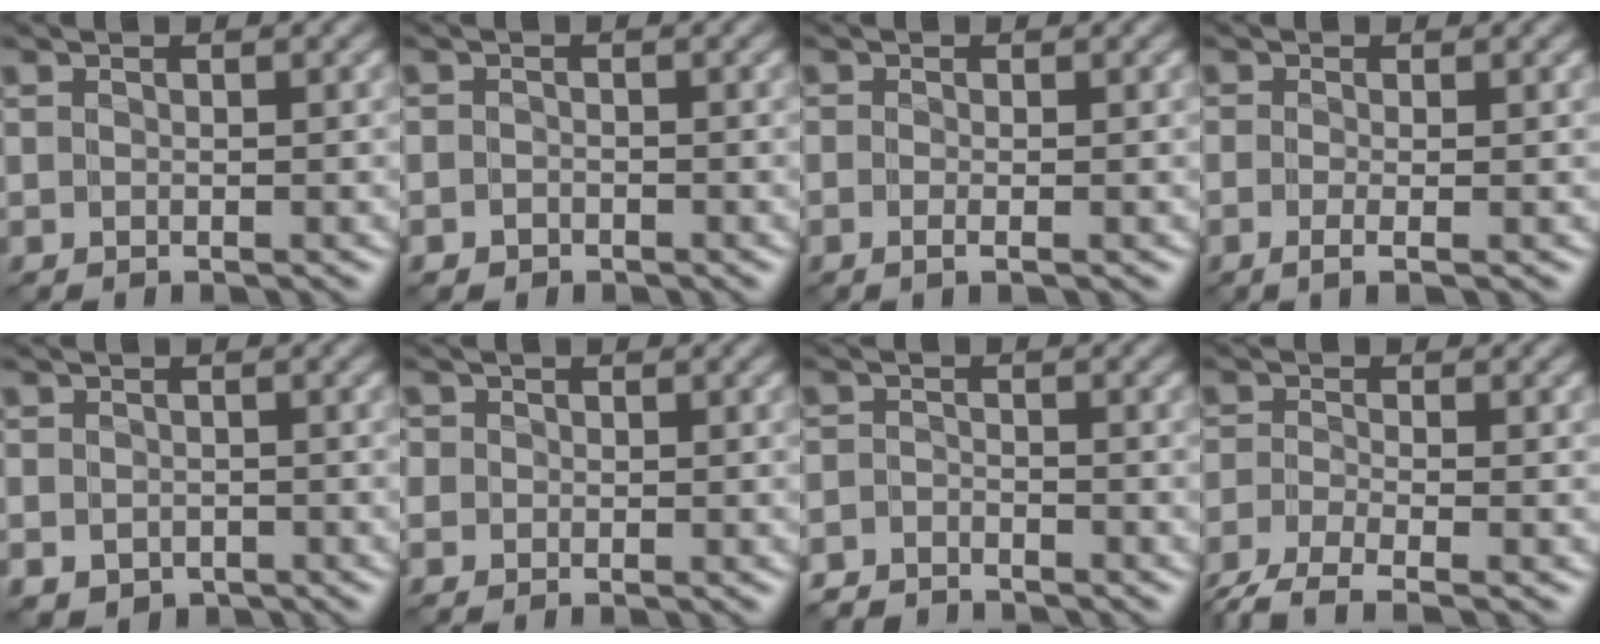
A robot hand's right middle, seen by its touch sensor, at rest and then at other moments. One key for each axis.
{"total": 0.9, "fx": -0.6, "fy": 0.5, "fz": -0.2, "tx": 0.009, "ty": 0.004, "tz": -0.014}
{"total": 0.6, "fx": -0.3, "fy": -0.1, "fz": 0.5, "tx": -0.011, "ty": -0.002, "tz": -0.008}
{"total": 1.4, "fx": -0.5, "fy": 0.1, "fz": 1.3, "tx": -0.025, "ty": -0.004, "tz": -0.013}
{"total": 1.9, "fx": -1.0, "fy": 1.5, "fz": 0.7, "tx": -0.010, "ty": -0.008, "tz": -0.018}
{"total": 1.2, "fx": 0.2, "fy": 1.2, "fz": 0.1, "tx": 0.011, "ty": 0.005, "tz": -0.006}
{"total": 3.3, "fx": -3.2, "fy": 0.7, "fz": 0.1, "tx": 0.001, "ty": -0.004, "tz": -0.070}
{"total": 4.3, "fx": -3.5, "fy": 0.7, "fz": 2.4, "tx": -0.049, "ty": -0.012, "tz": -0.078}